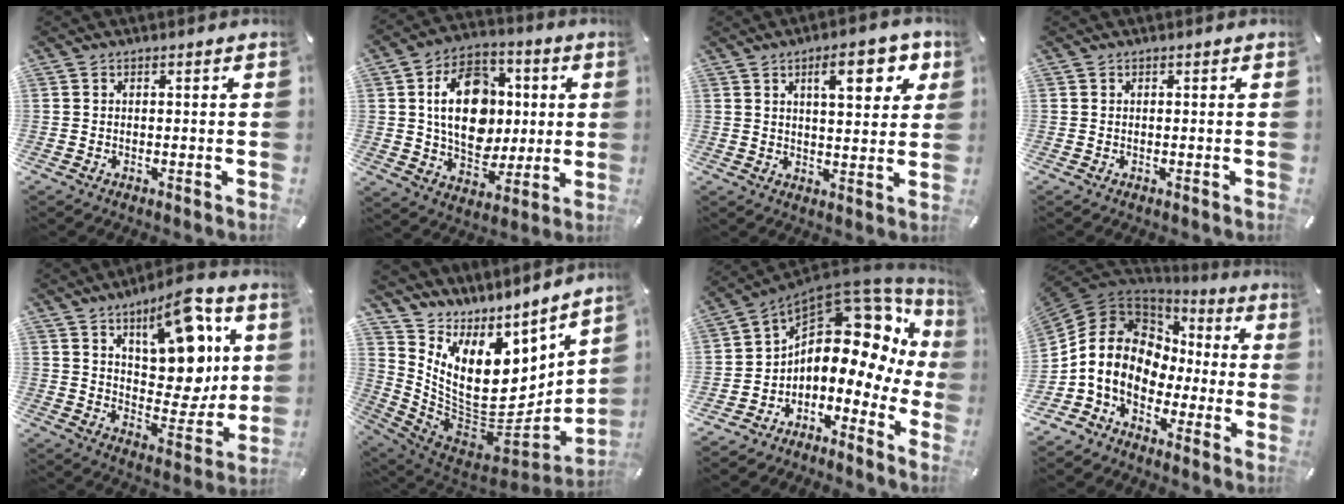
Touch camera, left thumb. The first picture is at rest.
{"total": 17.6, "force": [1.8, 13.5, 11.2], "torque": [-0.178, 0.007, 0.032]}
{"total": 11.1, "force": [5.1, 4.2, 8.9], "torque": [-0.115, -0.015, 0.078]}
{"total": 0.0}
{"total": 15.9, "force": [8.3, 7.7, 11.1], "torque": [-0.141, -0.049, 0.139]}
{"total": 17.3, "force": [2.8, 12.7, 11.4], "torque": [-0.229, -0.071, 0.061]}
{"total": 13.3, "force": [6.1, 8.5, 8.1], "torque": [-0.112, -0.072, 0.096]}
{"total": 14.1, "force": [-2.2, 12.0, 7.1], "torque": [-0.166, 0.003, -0.046]}